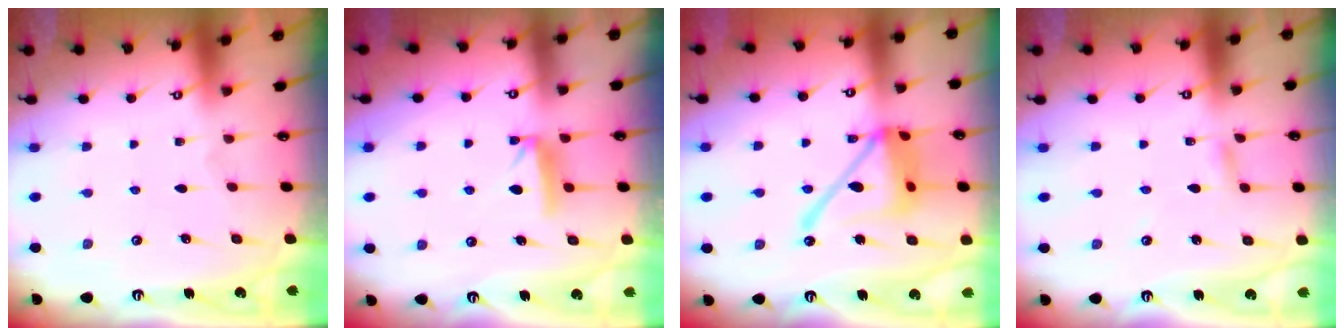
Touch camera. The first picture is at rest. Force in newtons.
{"total": 7.4, "press": 7.3, "slide": 0.4}
{"total": 17.4, "press": 17.3, "slide": 1.8}
{"total": 2.4, "press": 2.4, "slide": 0.2}